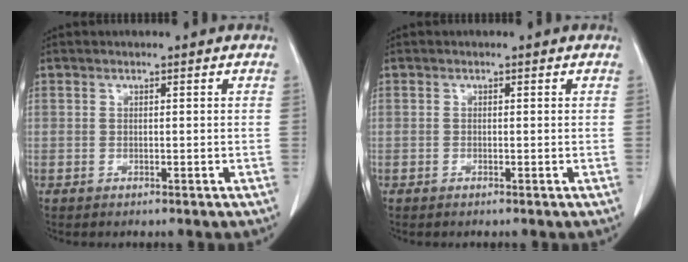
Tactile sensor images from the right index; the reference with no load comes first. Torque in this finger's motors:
{"motor_torque": [-0.05, 0.00, -0.05, -0.03]}